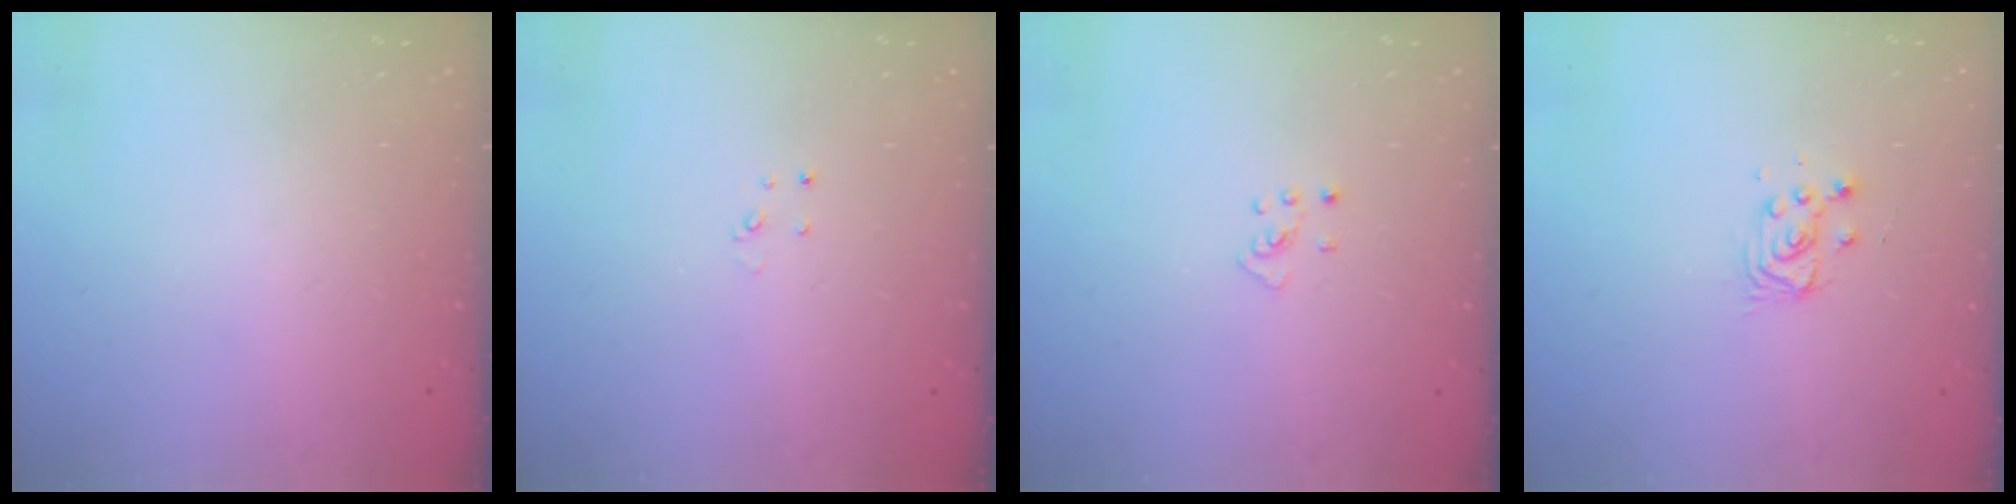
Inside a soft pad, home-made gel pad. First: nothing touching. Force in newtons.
{"total": 2.0, "press": 2.0, "slide": 0.2}
{"total": 2.7, "press": 2.7, "slide": 0.5}
{"total": 3.1, "press": 3.1, "slide": 0.3}